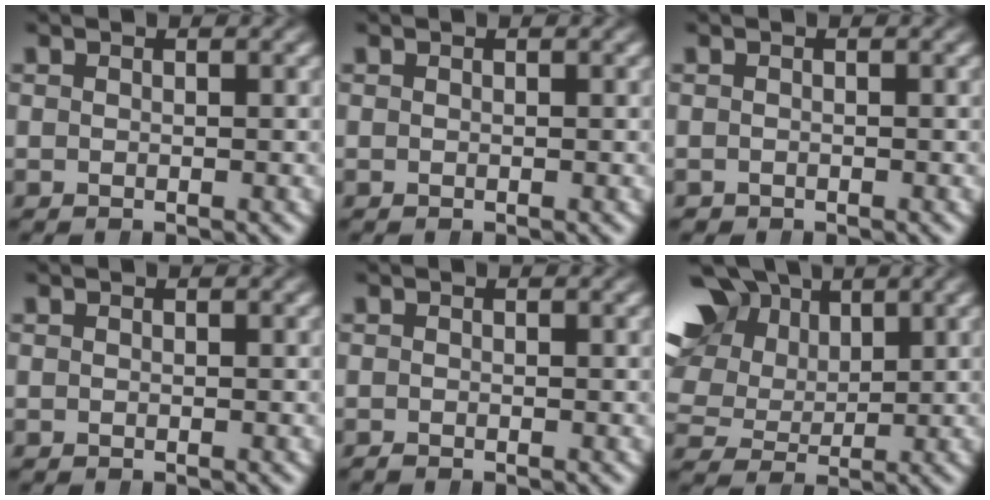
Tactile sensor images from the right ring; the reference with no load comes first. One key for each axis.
{"total": 0.0}
{"total": 0.5, "fx": -0.5, "fy": 0.1, "fz": -0.2, "tx": 0.001, "ty": -0.012, "tz": -0.001}
{"total": 0.0}
{"total": 0.6, "fx": -0.4, "fy": -0.3, "fz": -0.1, "tx": 0.009, "ty": -0.004, "tz": -0.007}
{"total": 10.4, "fx": 3.3, "fy": 8.0, "fz": 5.7, "tx": -0.121, "ty": -0.007, "tz": 0.053}